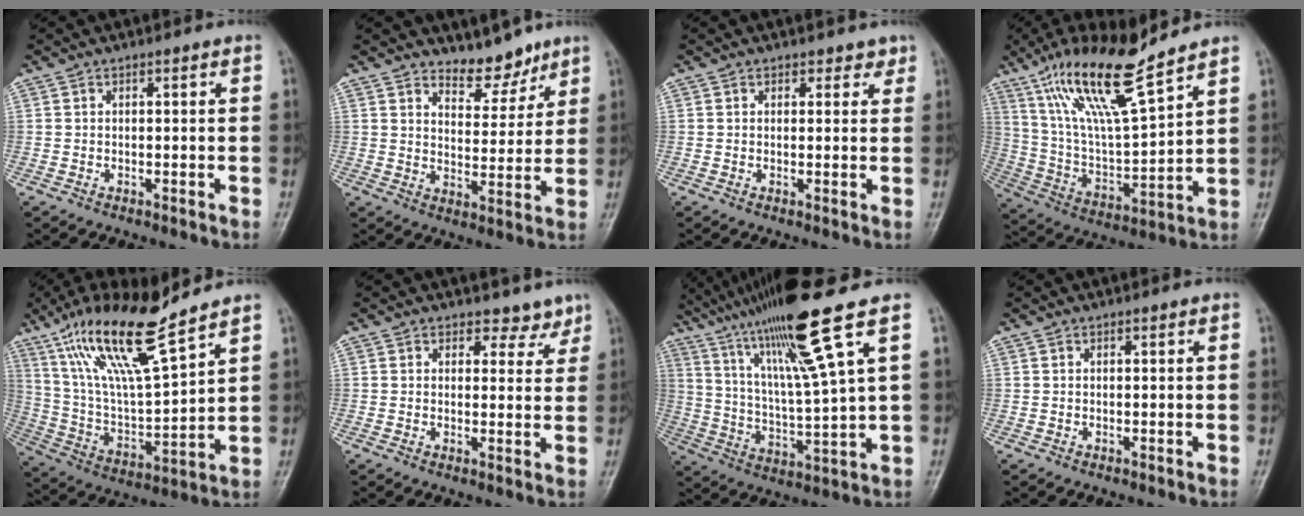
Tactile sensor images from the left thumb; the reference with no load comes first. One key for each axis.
{"total": 7.0, "fx": 6.1, "fy": 3.0, "fz": 1.7, "tx": 0.002, "ty": -0.052, "tz": 0.106}
{"total": 2.0, "fx": 1.6, "fy": 1.2, "fz": 0.4, "tx": 0.018, "ty": -0.008, "tz": 0.014}
{"total": 18.0, "fx": 12.5, "fy": 2.7, "fz": 12.6, "tx": -0.221, "ty": -0.058, "tz": 0.243}
{"total": 18.7, "fx": 12.8, "fy": 3.0, "fz": 13.3, "tx": -0.233, "ty": -0.056, "tz": 0.248}
{"total": 4.0, "fx": 3.4, "fy": 2.2, "fz": 0.2, "tx": 0.025, "ty": -0.026, "tz": 0.035}
{"total": 17.5, "fx": 10.9, "fy": -0.7, "fz": 13.7, "tx": -0.238, "ty": -0.041, "tz": 0.194}
{"total": 0.0}